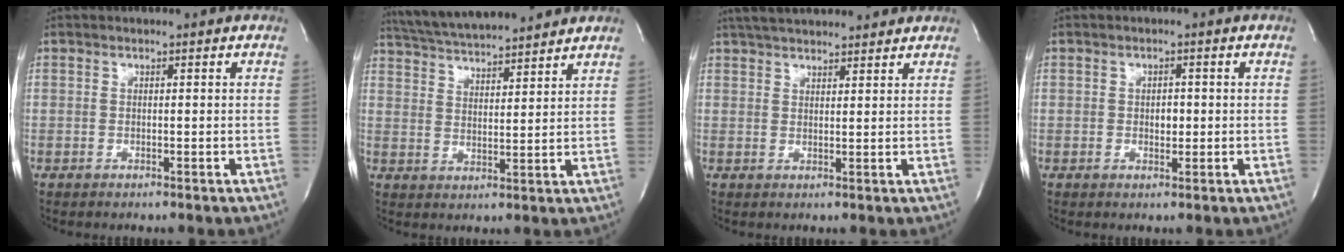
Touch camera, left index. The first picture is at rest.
{"total": 14.3, "force": [13.1, 1.2, 5.6], "torque": [-0.107, 0.024, 0.210]}
{"total": 10.9, "force": [9.8, 2.4, 4.3], "torque": [-0.066, 0.036, 0.141]}
{"total": 1.8, "force": [-0.1, 1.2, 1.4], "torque": [-0.021, 0.002, 0.000]}